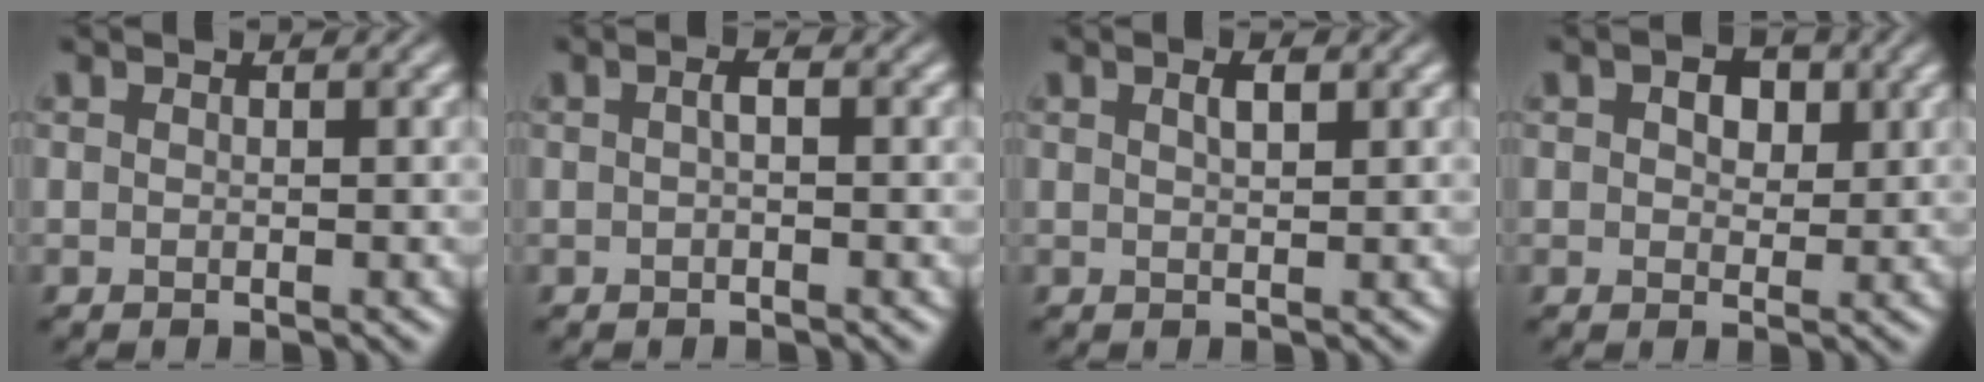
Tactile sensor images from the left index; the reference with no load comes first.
{"total": 0.9, "force": [-0.1, 0.2, 0.9], "torque": [-0.018, 0.002, 0.000]}
{"total": 1.4, "force": [0.7, 0.4, 1.1], "torque": [-0.019, 0.003, 0.012]}
{"total": 2.7, "force": [0.9, 1.9, 1.8], "torque": [-0.028, 0.002, 0.011]}